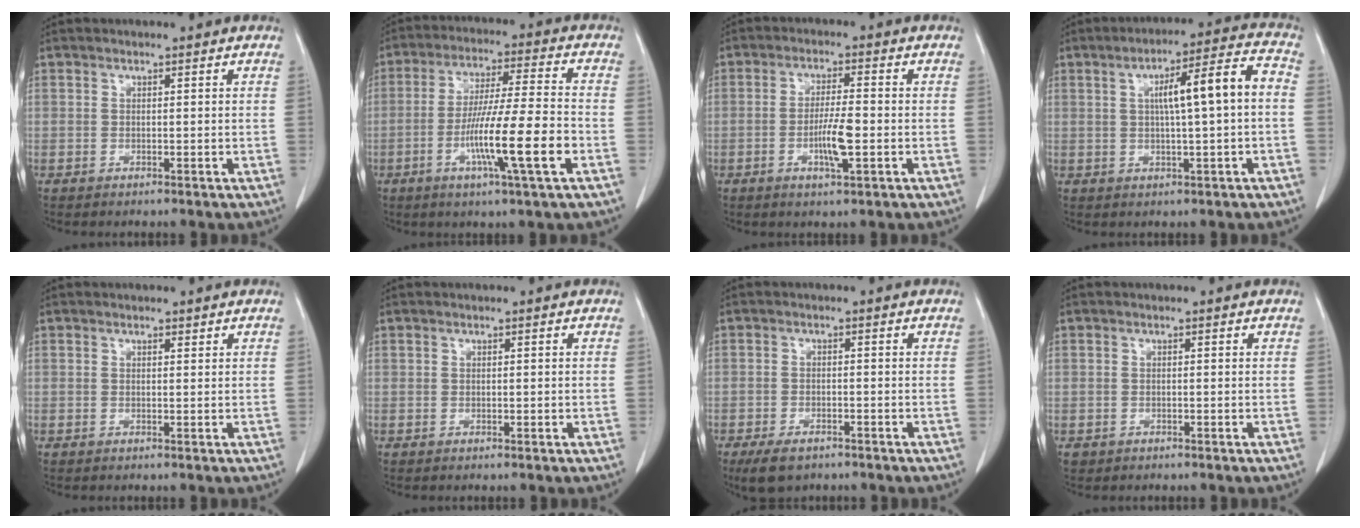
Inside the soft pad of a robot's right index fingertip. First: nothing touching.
{"total": 13.1, "force": [-4.2, -0.3, 12.4], "torque": [-0.219, -0.008, -0.077]}
{"total": 5.7, "force": [-1.4, 0.7, 5.5], "torque": [-0.102, -0.003, -0.023]}
{"total": 10.0, "force": [0.9, 0.7, 9.9], "torque": [-0.148, 0.027, 0.015]}
{"total": 0.7, "force": [0.6, 0.2, 0.2], "torque": [-0.004, -0.002, 0.011]}
{"total": 0.0}
{"total": 4.7, "force": [-3.4, 2.3, 2.4], "torque": [-0.041, -0.006, -0.050]}
{"total": 1.0, "force": [-0.2, 0.9, -0.1], "torque": [0.008, 0.007, -0.003]}